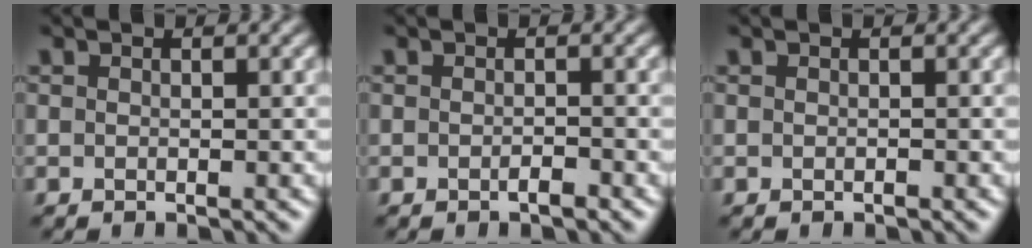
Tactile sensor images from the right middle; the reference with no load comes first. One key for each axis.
{"total": 0.8, "fx": -0.4, "fy": 0.2, "fz": 0.6, "tx": -0.015, "ty": 0.003, "tz": -0.005}
{"total": 0.0}